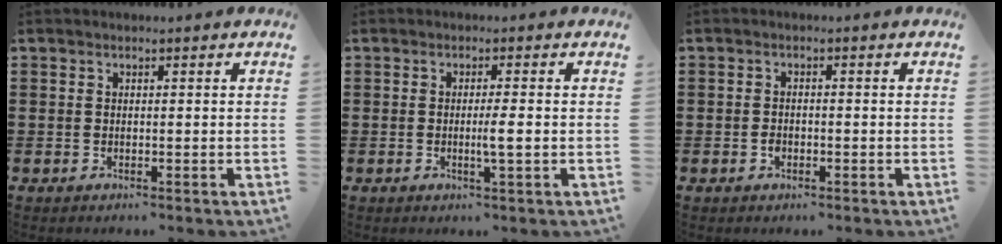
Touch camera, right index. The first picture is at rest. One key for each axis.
{"total": 2.8, "fx": -0.5, "fy": -0.1, "fz": 2.8, "tx": -0.047, "ty": -0.007, "tz": -0.010}
{"total": 1.2, "fx": -0.6, "fy": 0.6, "fz": 0.9, "tx": -0.018, "ty": -0.003, "tz": -0.011}